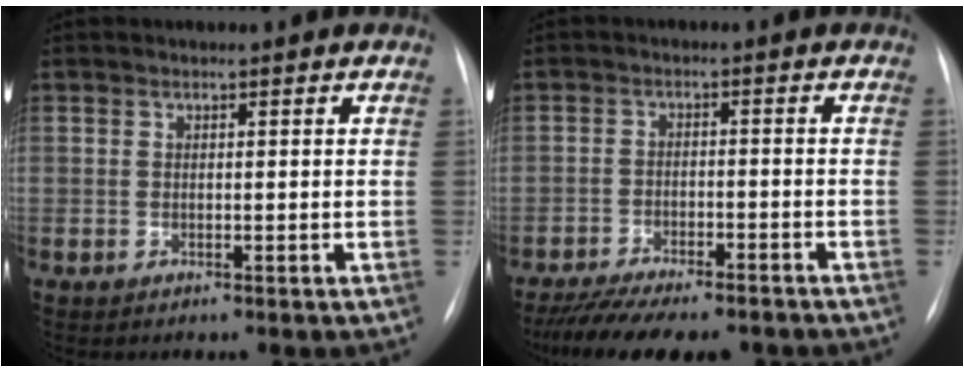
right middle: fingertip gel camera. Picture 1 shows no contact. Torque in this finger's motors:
{"motor_torque": [1.09, -1.05, 0.23, 0.05]}